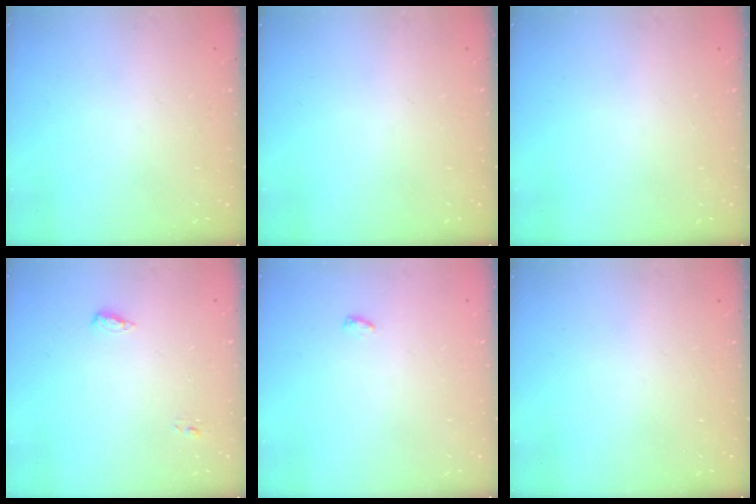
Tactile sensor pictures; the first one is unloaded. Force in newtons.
{"total": 0.0}
{"total": 0.0}
{"total": 4.9, "press": 4.6, "slide": 1.5}
{"total": 6.4, "press": 3.3, "slide": 5.5}
{"total": 0.0}